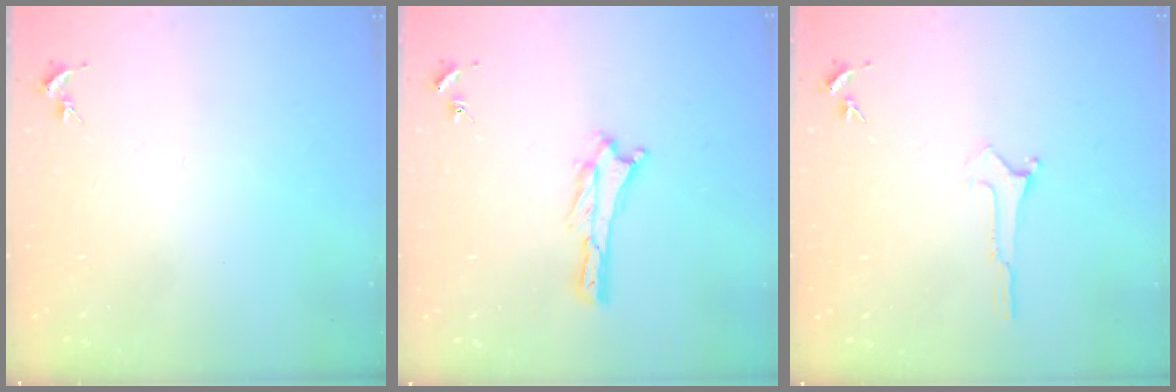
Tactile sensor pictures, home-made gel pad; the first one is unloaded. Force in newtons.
{"total": 0.0}
{"total": 0.0}